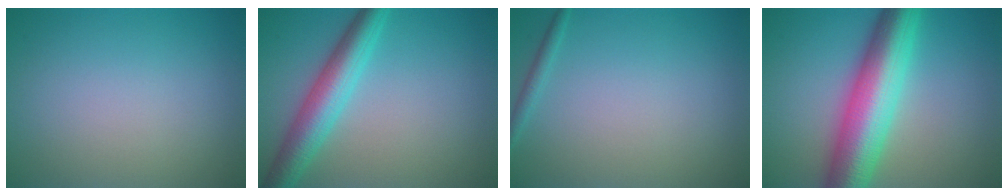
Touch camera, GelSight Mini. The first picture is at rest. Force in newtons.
{"total": 5.4, "press": 5.4, "slide": 0.1}
{"total": 1.0, "press": 1.0, "slide": 0.0}
{"total": 10.0, "press": 10.0, "slide": 0.1}